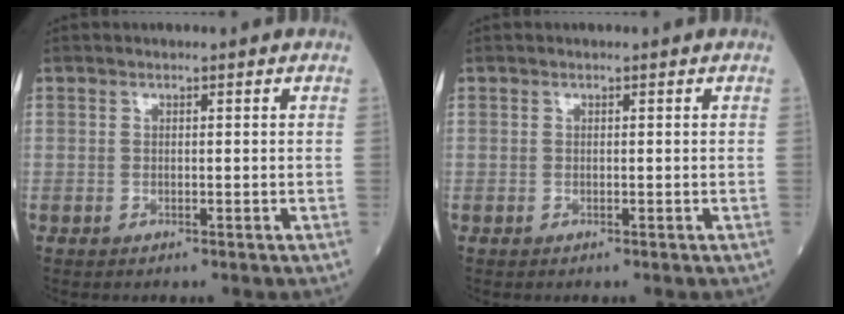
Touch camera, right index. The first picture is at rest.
{"total": 0.0}